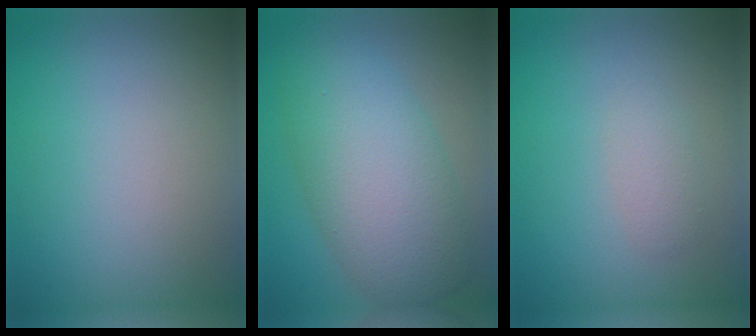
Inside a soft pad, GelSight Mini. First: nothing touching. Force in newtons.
{"total": 8.5, "press": 8.5, "slide": 0.3}
{"total": 1.4, "press": 1.4, "slide": 0.1}